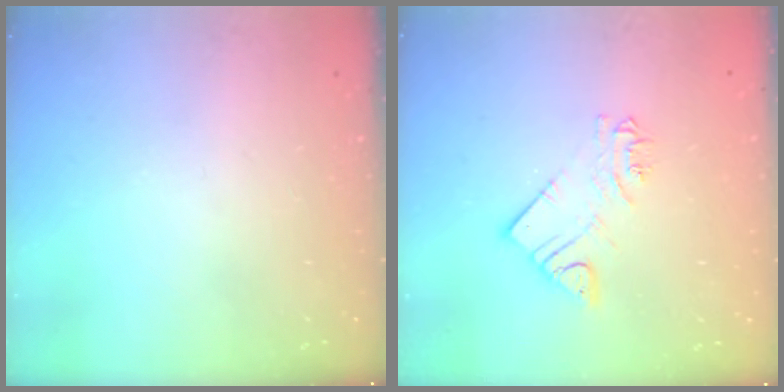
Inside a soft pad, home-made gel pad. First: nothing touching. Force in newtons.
{"total": 6.2, "press": 6.2, "slide": 0.4}